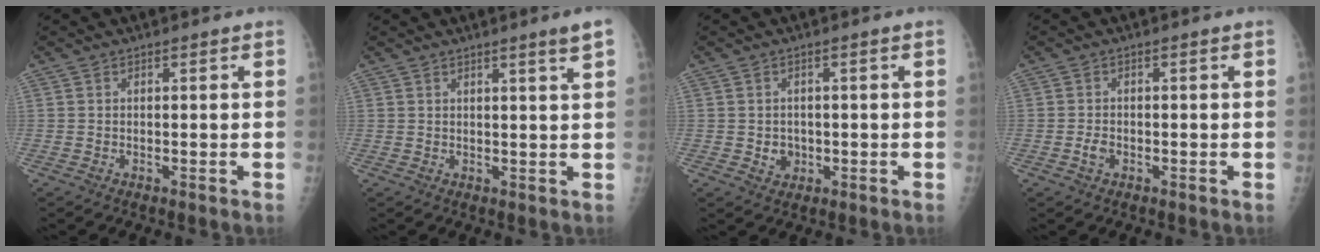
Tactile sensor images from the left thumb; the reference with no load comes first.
{"total": 3.0, "force": [1.9, -0.6, 2.3], "torque": [-0.034, -0.016, 0.030]}
{"total": 2.6, "force": [-0.4, 2.3, 1.1], "torque": [-0.005, 0.003, 0.000]}
{"total": 1.7, "force": [-0.7, 1.1, 1.1], "torque": [-0.023, 0.007, -0.013]}